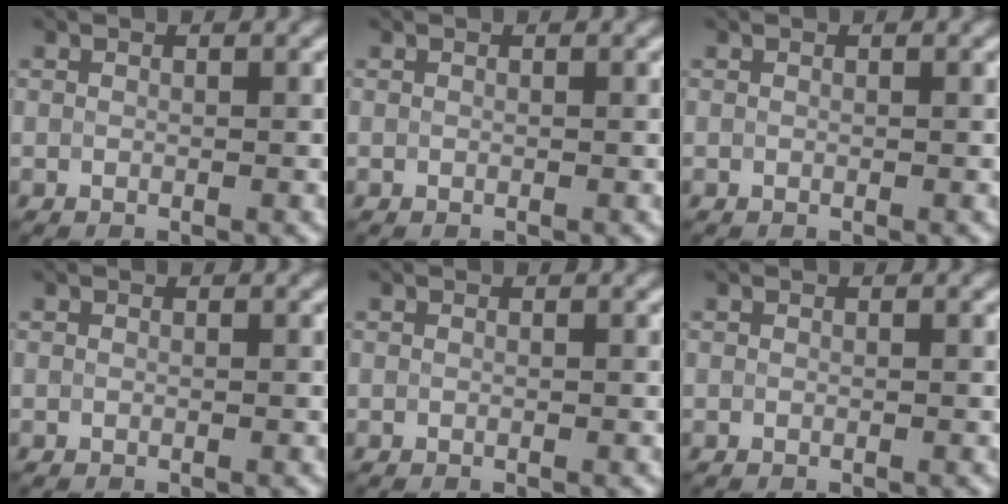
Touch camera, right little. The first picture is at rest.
{"total": 0.0}
{"total": 0.0}
{"total": 0.0}
{"total": 0.0}
{"total": 0.0}